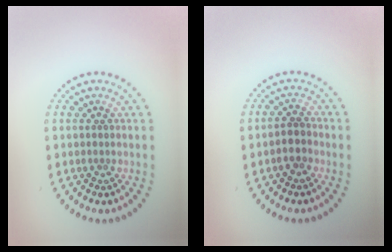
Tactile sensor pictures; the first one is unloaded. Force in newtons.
{"total": 1.8, "press": 1.5, "slide": 0.9}